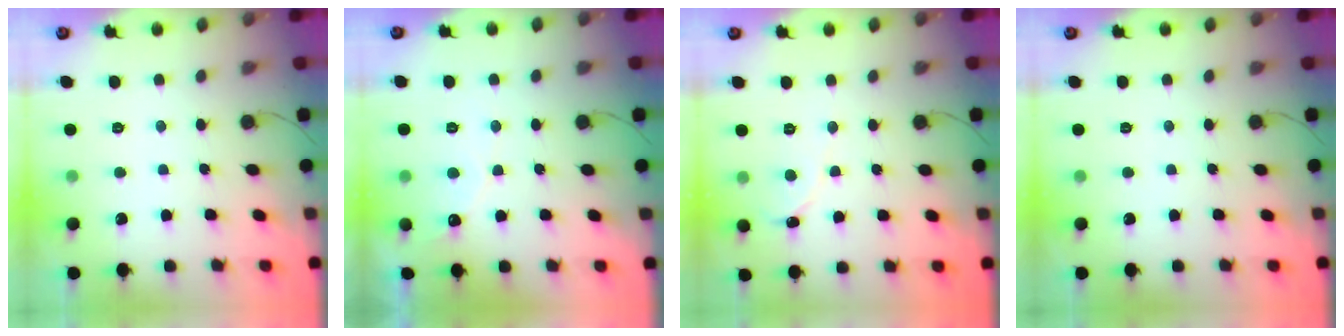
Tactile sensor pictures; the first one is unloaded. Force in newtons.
{"total": 4.5, "press": 4.5, "slide": 0.3}
{"total": 0.0}
{"total": 0.0}